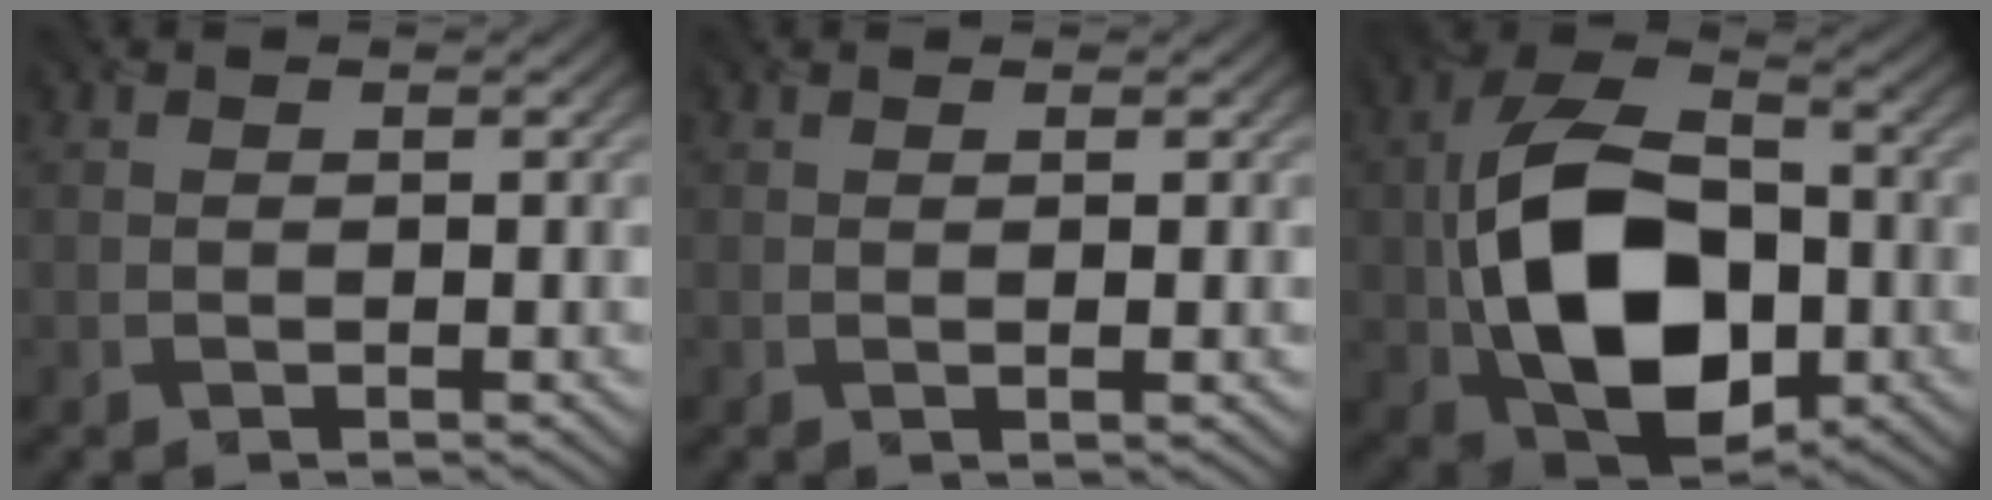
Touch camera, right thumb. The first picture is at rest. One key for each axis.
{"total": 0.9, "fx": 0.3, "fy": -0.1, "fz": 0.9, "tx": -0.016, "ty": 0.004, "tz": 0.002}
{"total": 15.3, "fx": -2.8, "fy": 9.9, "fz": 11.3, "tx": -0.226, "ty": -0.010, "tz": -0.059}